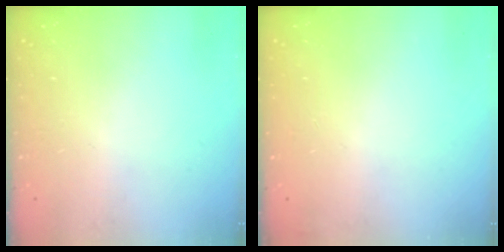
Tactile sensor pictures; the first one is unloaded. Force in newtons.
{"total": 2.8, "press": 2.3, "slide": 1.7}